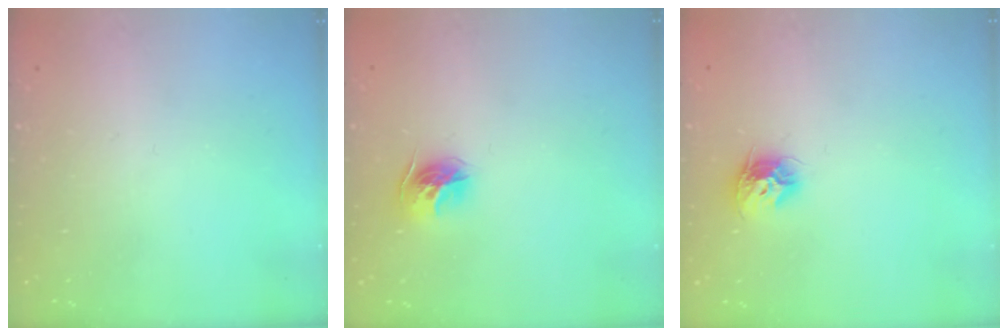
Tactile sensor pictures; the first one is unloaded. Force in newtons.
{"total": 10.3, "press": 10.3, "slide": 0.6}
{"total": 8.9, "press": 8.9, "slide": 0.1}